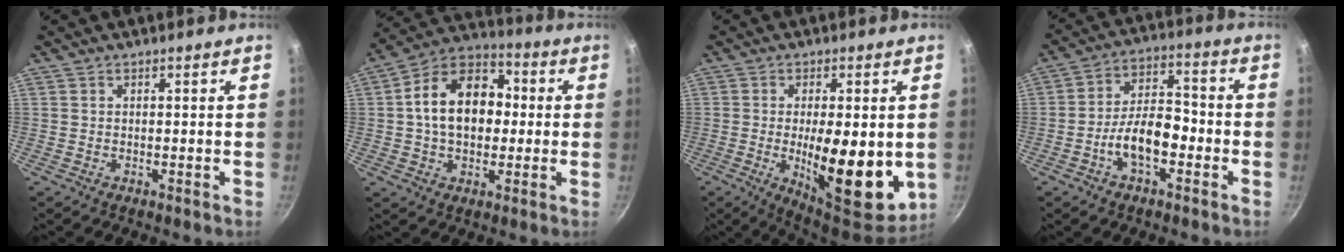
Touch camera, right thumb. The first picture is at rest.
{"total": 15.9, "force": [0.8, 11.2, 11.2], "torque": [-0.147, 0.032, -0.004]}
{"total": 16.4, "force": [-2.0, 6.0, 15.1], "torque": [-0.202, -0.014, -0.020]}
{"total": 10.4, "force": [-3.7, 5.4, 8.0], "torque": [-0.115, 0.049, -0.070]}